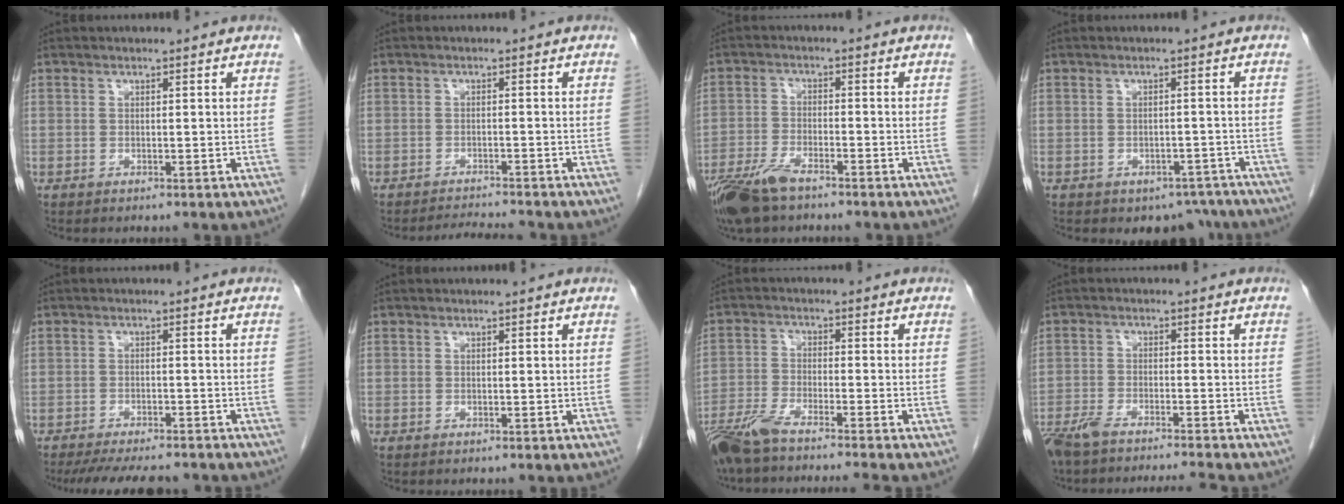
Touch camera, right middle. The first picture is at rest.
{"total": 3.5, "force": [-3.5, -0.7, 0.2], "torque": [-0.008, -0.012, -0.055]}
{"total": 8.1, "force": [-6.4, 2.0, 4.6], "torque": [-0.096, -0.019, -0.121]}
{"total": 5.6, "force": [-4.5, 3.3, 0.8], "torque": [0.013, 0.011, -0.054]}
{"total": 11.5, "force": [-10.2, 2.5, 4.7], "torque": [-0.072, -0.007, -0.136]}
{"total": 0.0}
{"total": 9.7, "force": [-8.3, -0.7, 4.9], "torque": [-0.082, -0.027, -0.145]}
{"total": 9.2, "force": [-8.3, -0.3, 4.0], "torque": [-0.063, -0.009, -0.137]}